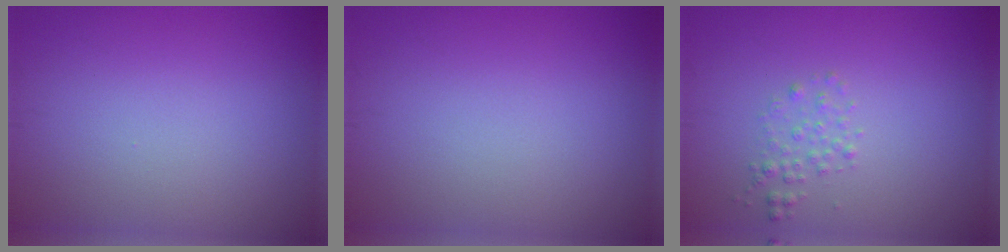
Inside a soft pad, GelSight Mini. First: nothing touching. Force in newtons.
{"total": 0.0}
{"total": 1.2, "press": 1.2, "slide": 0.1}